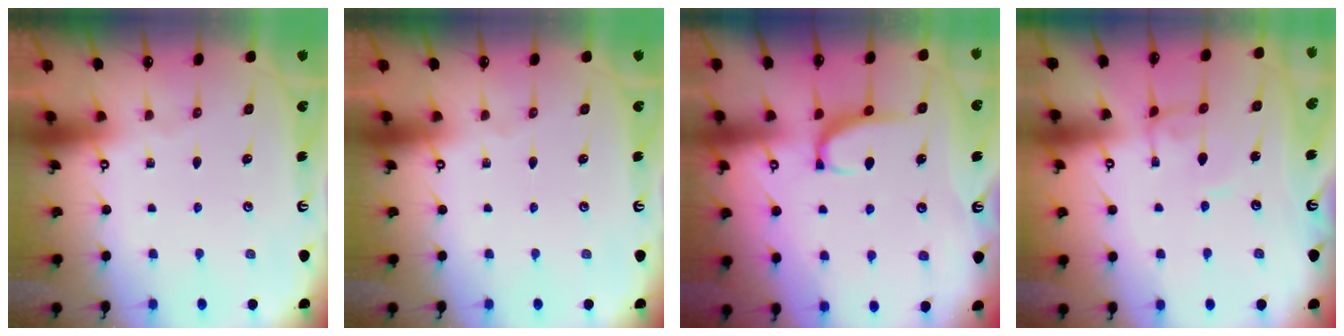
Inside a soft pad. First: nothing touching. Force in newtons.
{"total": 0.0}
{"total": 2.9, "press": 2.7, "slide": 0.9}
{"total": 2.0, "press": 2.0, "slide": 0.1}